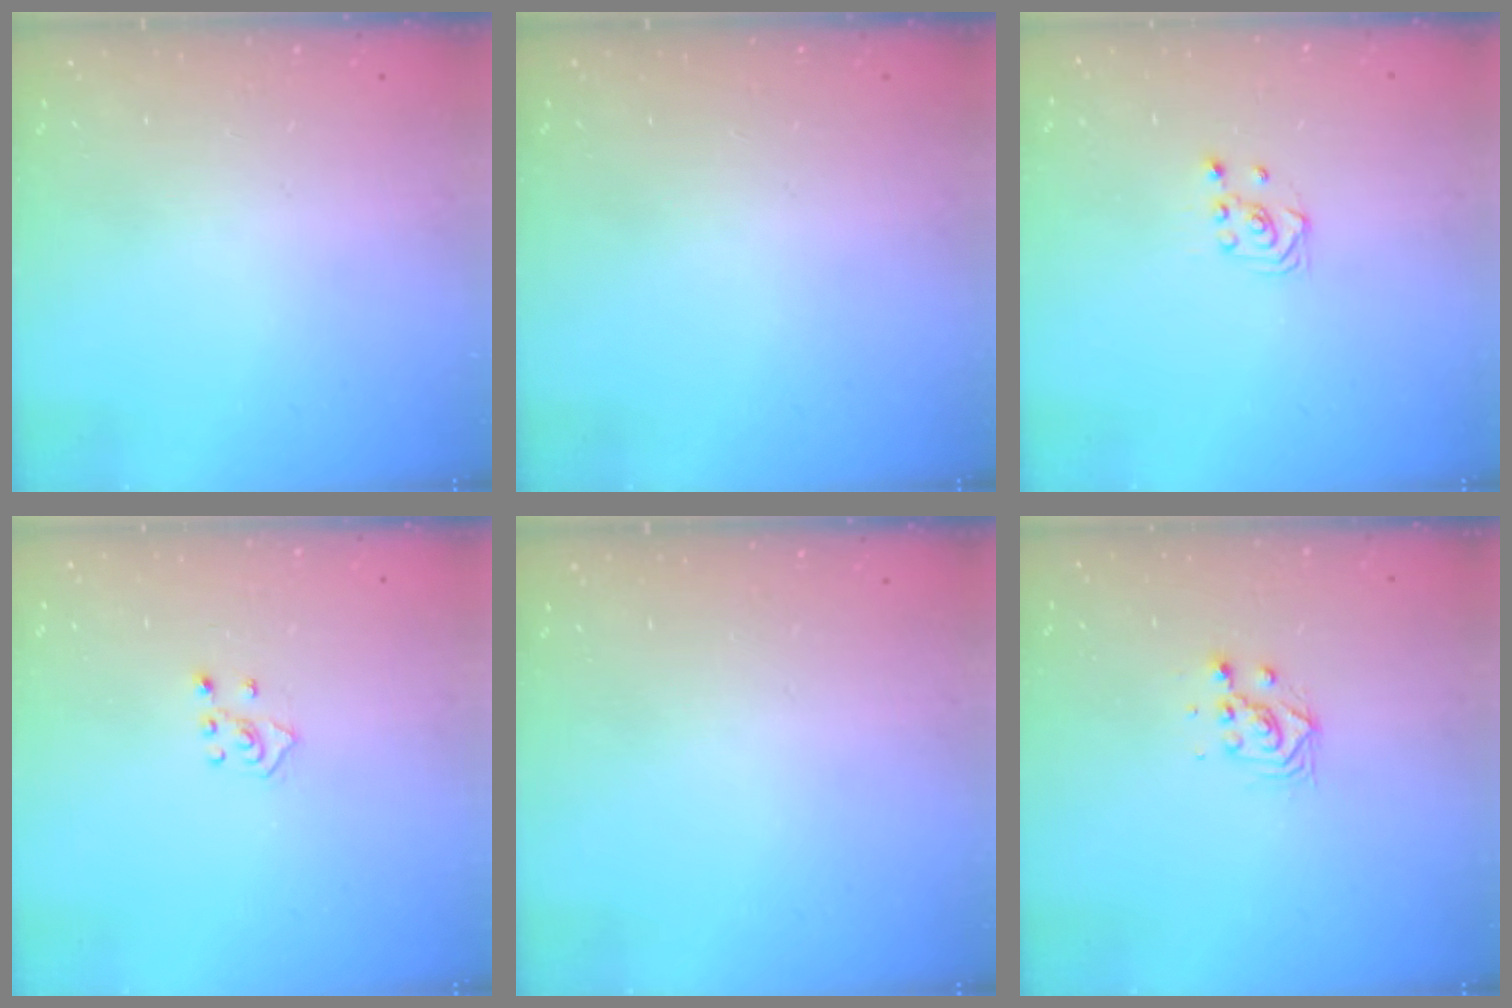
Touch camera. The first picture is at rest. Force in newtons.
{"total": 0.0}
{"total": 3.3, "press": 2.9, "slide": 1.5}
{"total": 3.9, "press": 3.8, "slide": 0.8}
{"total": 0.0}
{"total": 4.0, "press": 4.0, "slide": 0.1}